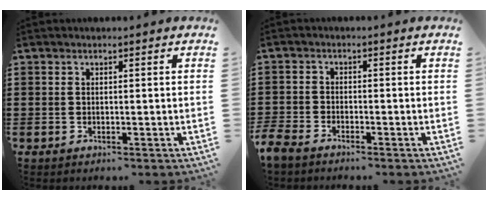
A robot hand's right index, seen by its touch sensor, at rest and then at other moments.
{"total": 2.6, "force": [-2.5, 0.3, 0.1], "torque": [-0.019, -0.003, -0.059]}